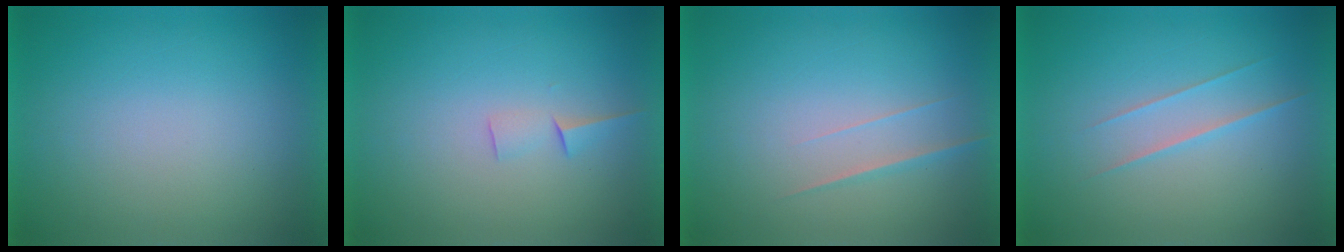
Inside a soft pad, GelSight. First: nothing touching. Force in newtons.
{"total": 1.5}
{"total": 1.9}
{"total": 1.7}